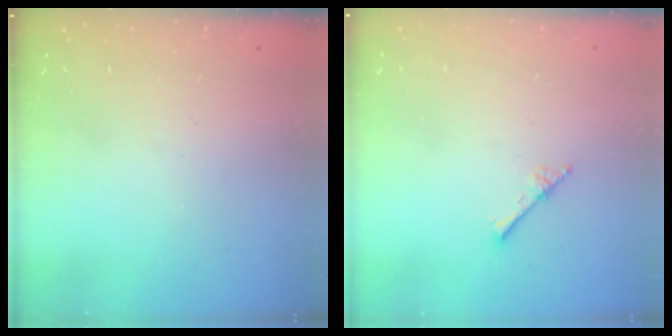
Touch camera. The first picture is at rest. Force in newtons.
{"total": 2.3, "press": 2.3, "slide": 0.2}